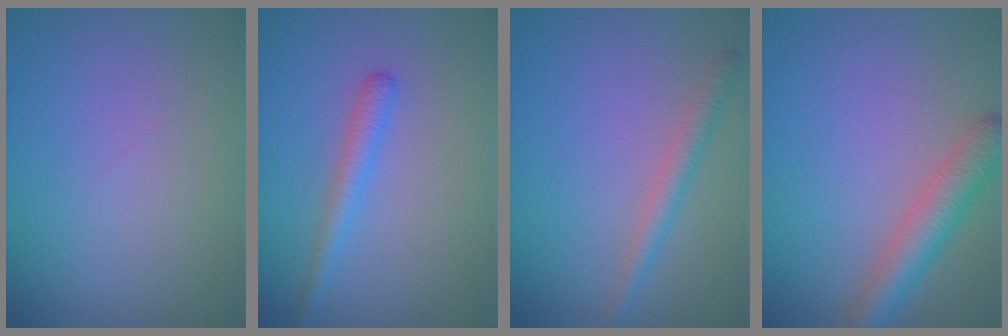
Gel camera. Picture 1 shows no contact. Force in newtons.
{"total": 1.9, "press": 1.9, "slide": 0.1}
{"total": 2.0, "press": 2.0, "slide": 0.0}
{"total": 4.4, "press": 4.4, "slide": 0.2}